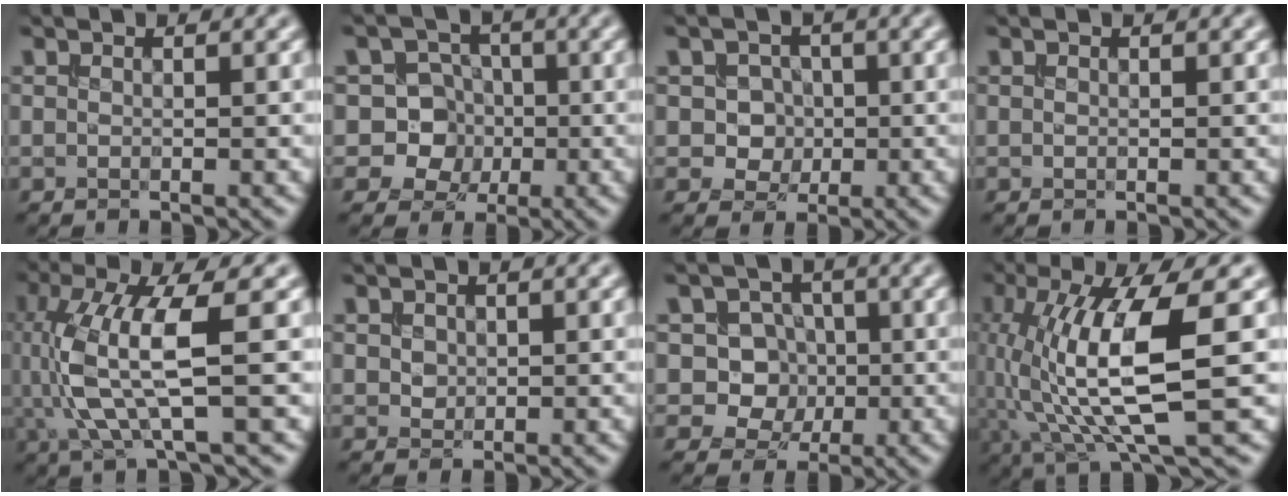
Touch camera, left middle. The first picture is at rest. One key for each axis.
{"total": 6.7, "fx": -0.8, "fy": 6.4, "fz": 1.7, "tx": -0.011, "ty": 0.034, "tz": -0.049}
{"total": 3.0, "fx": 0.1, "fy": 2.8, "fz": 1.3, "tx": -0.003, "ty": 0.005, "tz": -0.007}
{"total": 0.0}
{"total": 7.7, "fx": 0.3, "fy": 2.2, "fz": 7.4, "tx": -0.170, "ty": -0.010, "tz": 0.017}
{"total": 1.1, "fx": 0.3, "fy": 1.0, "fz": 0.4, "tx": -0.005, "ty": -0.003, "tz": 0.010}
{"total": 5.0, "fx": 0.2, "fy": 4.6, "fz": 2.0, "tx": -0.010, "ty": 0.008, "tz": -0.013}
{"total": 10.9, "fx": 0.0, "fy": 3.0, "fz": 10.4, "tx": -0.195, "ty": -0.001, "tz": 0.003}